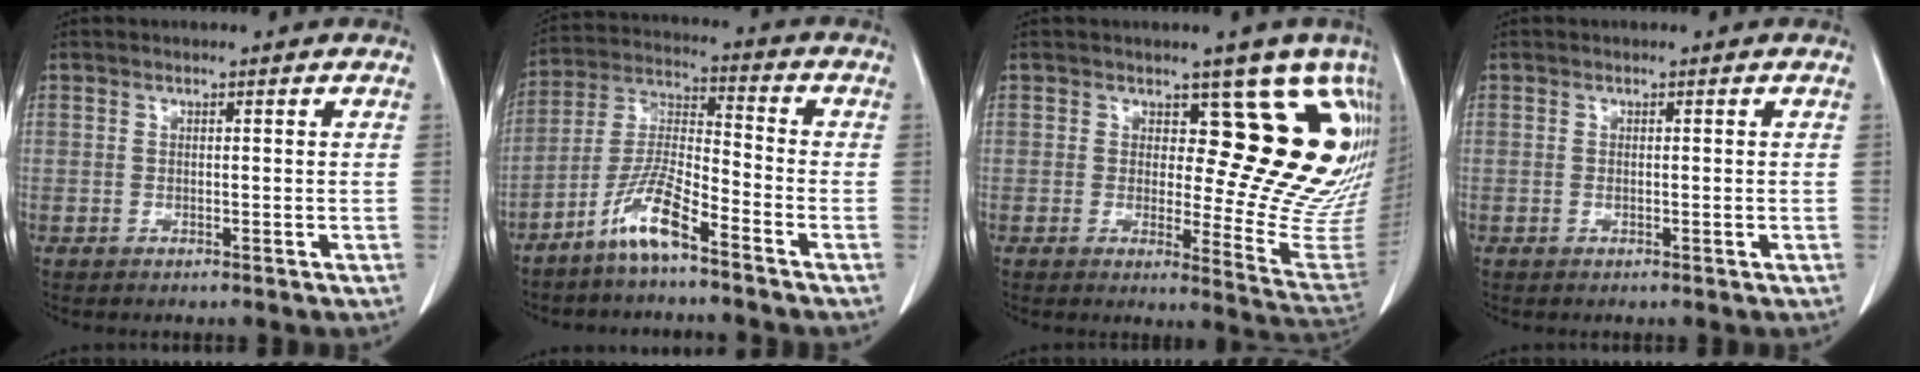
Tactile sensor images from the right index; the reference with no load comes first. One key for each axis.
{"total": 8.9, "fx": -6.0, "fy": 0.8, "fz": 6.5, "tx": -0.142, "ty": -0.011, "tz": -0.125}
{"total": 16.6, "fx": 9.0, "fy": 6.4, "fz": 12.3, "tx": -0.132, "ty": -0.024, "tz": 0.088}
{"total": 0.6, "fx": -0.1, "fy": 0.1, "fz": 0.5, "tx": -0.012, "ty": -0.002, "tz": 0.001}